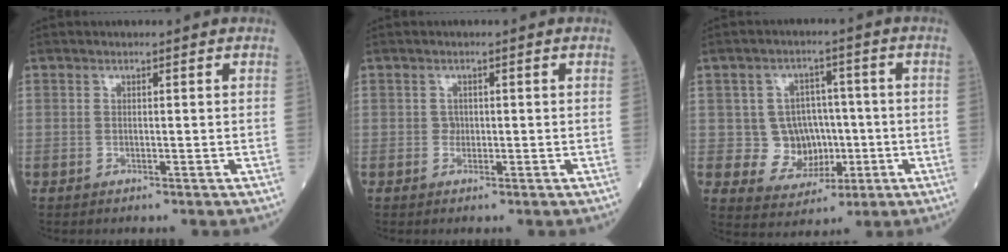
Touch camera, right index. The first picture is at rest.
{"total": 0.9, "force": [0.0, 0.8, 0.3], "torque": [-0.001, 0.003, -0.001]}
{"total": 7.5, "force": [-0.4, 6.8, 3.1], "torque": [-0.039, 0.017, 0.005]}